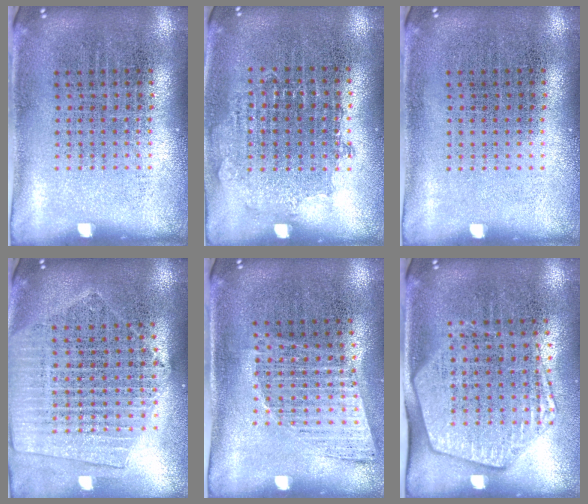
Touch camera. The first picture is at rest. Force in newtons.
{"total": 0.8, "press": 0.8, "slide": 0.3}
{"total": 0.0}
{"total": 2.0, "press": 1.8, "slide": 0.9}
{"total": 1.0, "press": 1.0, "slide": 0.4}
{"total": 1.9, "press": 1.7, "slide": 0.9}